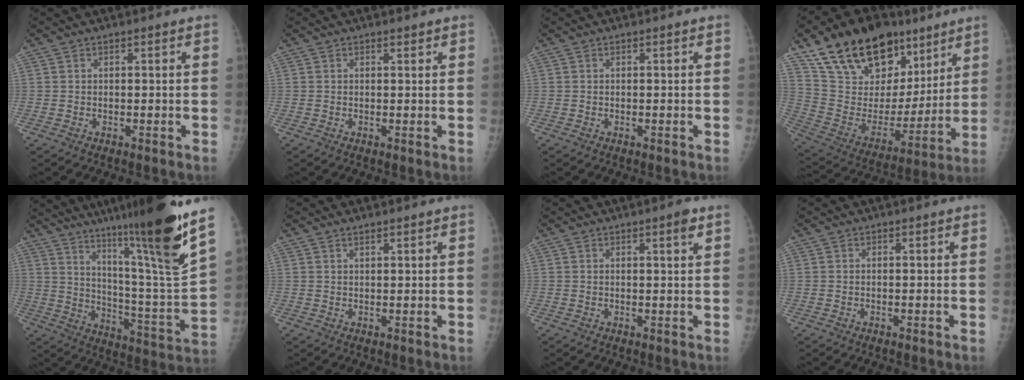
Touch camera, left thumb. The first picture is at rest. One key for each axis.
{"total": 0.8, "fx": 0.7, "fy": 0.2, "fz": 0.3, "tx": -0.005, "ty": -0.004, "tz": 0.011}
{"total": 0.0}
{"total": 25.9, "fx": 16.6, "fy": 14.5, "fz": 13.5, "tx": -0.196, "ty": -0.038, "tz": 0.293}
{"total": 26.4, "fx": 17.7, "fy": 1.2, "fz": 19.6, "tx": -0.283, "ty": -0.099, "tz": 0.279}
{"total": 1.3, "fx": 1.1, "fy": 0.2, "fz": 0.7, "tx": -0.010, "ty": -0.006, "tz": 0.020}
{"total": 2.1, "fx": 1.2, "fy": 0.2, "fz": 1.7, "tx": -0.025, "ty": -0.006, "tz": 0.016}
{"total": 0.0}